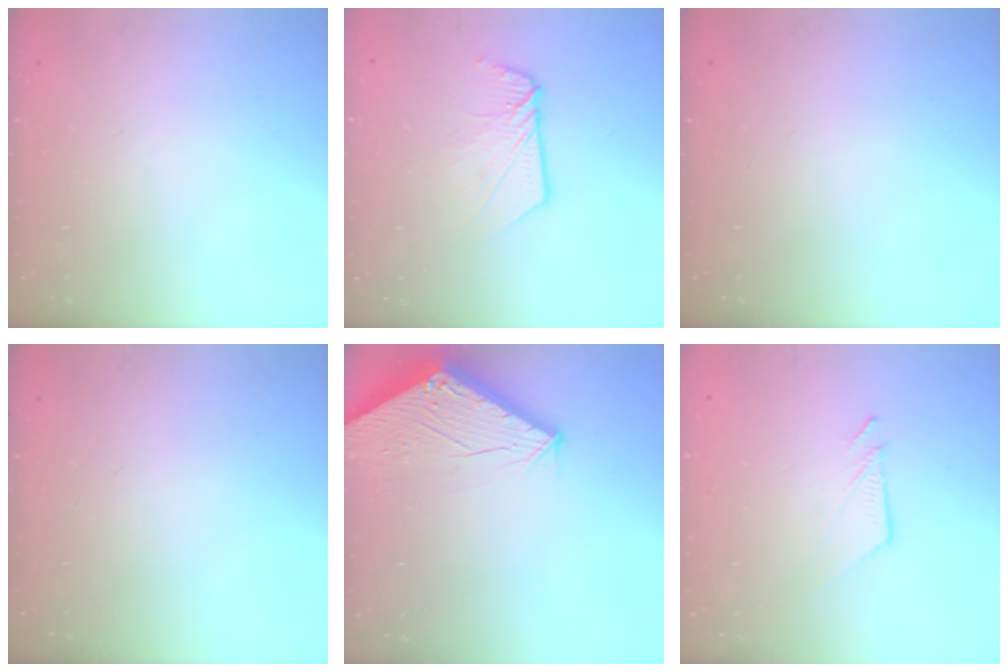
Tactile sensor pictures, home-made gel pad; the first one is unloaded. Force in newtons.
{"total": 8.3, "press": 8.3, "slide": 0.3}
{"total": 0.0}
{"total": 0.0}
{"total": 2.7, "press": 2.7, "slide": 0.1}
{"total": 7.0, "press": 7.0, "slide": 0.1}